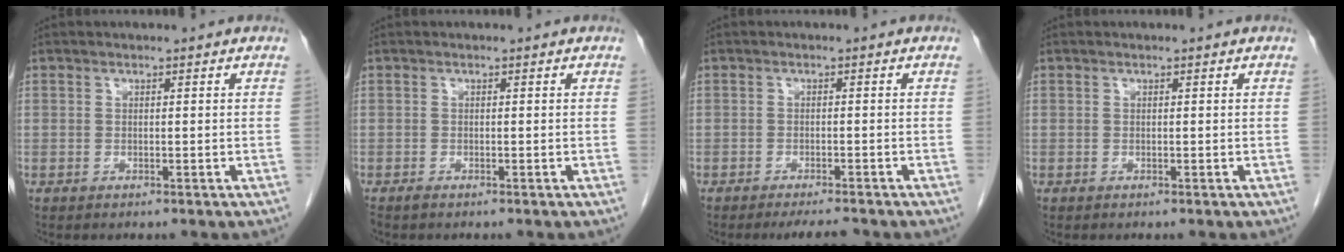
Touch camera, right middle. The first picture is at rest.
{"total": 0.5, "force": [-0.5, 0.1, 0.2], "torque": [-0.011, -0.002, -0.009]}
{"total": 3.7, "force": [-3.3, 0.2, 1.6], "torque": [-0.022, -0.009, -0.050]}
{"total": 0.0}